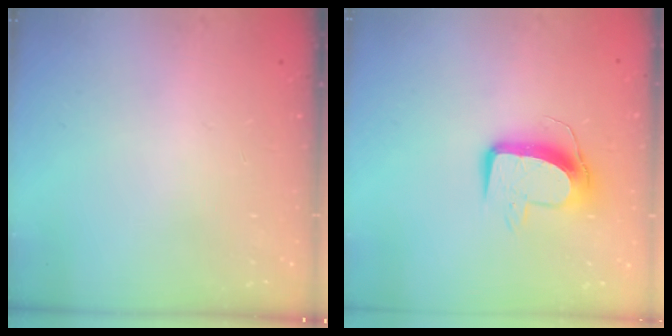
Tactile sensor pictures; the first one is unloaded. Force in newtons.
{"total": 11.0, "press": 10.9, "slide": 0.7}